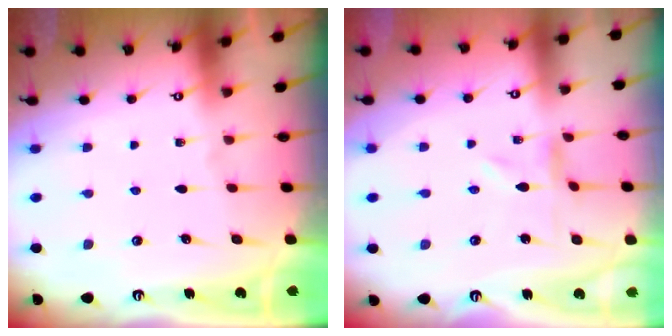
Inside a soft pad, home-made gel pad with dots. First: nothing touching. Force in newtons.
{"total": 0.0}